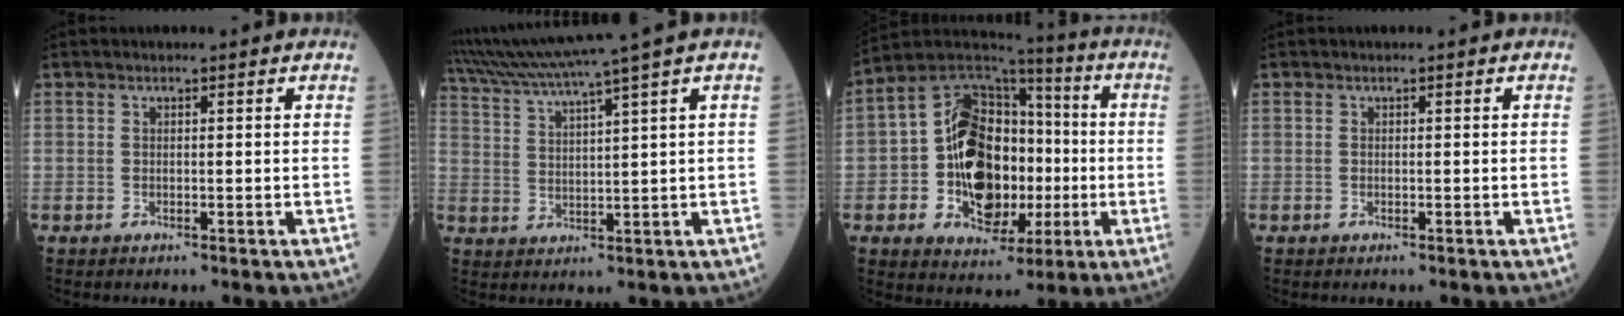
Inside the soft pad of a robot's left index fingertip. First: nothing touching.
{"total": 10.8, "force": [8.8, -2.9, 5.6], "torque": [-0.106, 0.003, 0.154]}
{"total": 17.3, "force": [-2.4, 11.5, 12.7], "torque": [-0.235, 0.038, -0.029]}
{"total": 0.0}